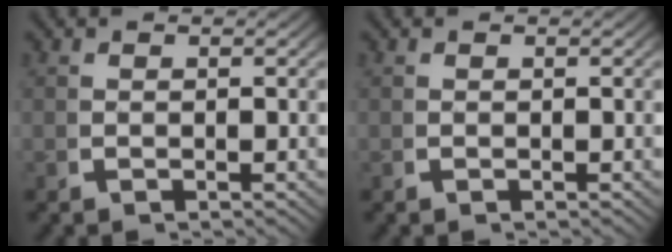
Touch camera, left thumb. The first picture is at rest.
{"total": 0.0}